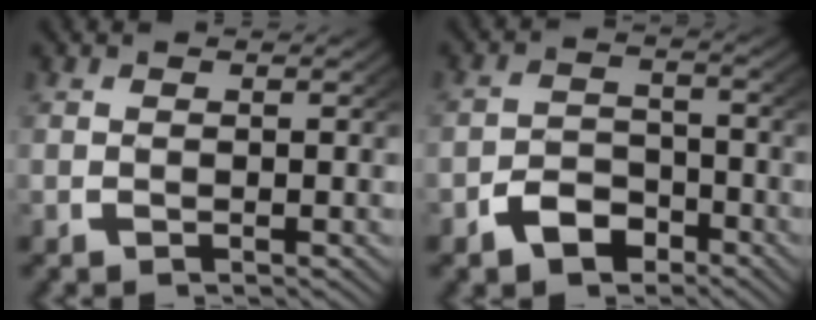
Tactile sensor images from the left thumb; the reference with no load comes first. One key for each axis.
{"total": 4.1, "fx": -2.7, "fy": 2.7, "fz": 1.4, "tx": -0.017, "ty": -0.011, "tz": -0.044}